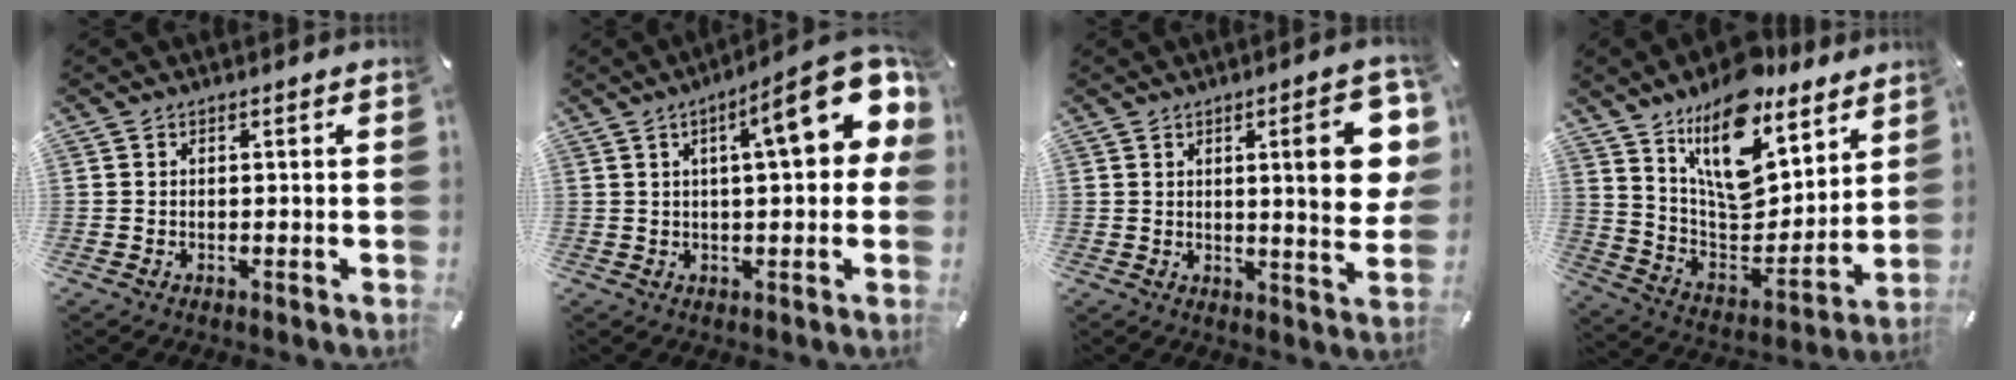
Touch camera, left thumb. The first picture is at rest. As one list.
[{"total": 17.6, "force": [6.1, 4.9, 15.7], "torque": [-0.210, -0.030, 0.083]}, {"total": 16.0, "force": [4.2, 3.6, 15.1], "torque": [-0.200, -0.021, 0.054]}, {"total": 17.3, "force": [11.8, 8.7, 9.2], "torque": [-0.149, -0.099, 0.208]}]